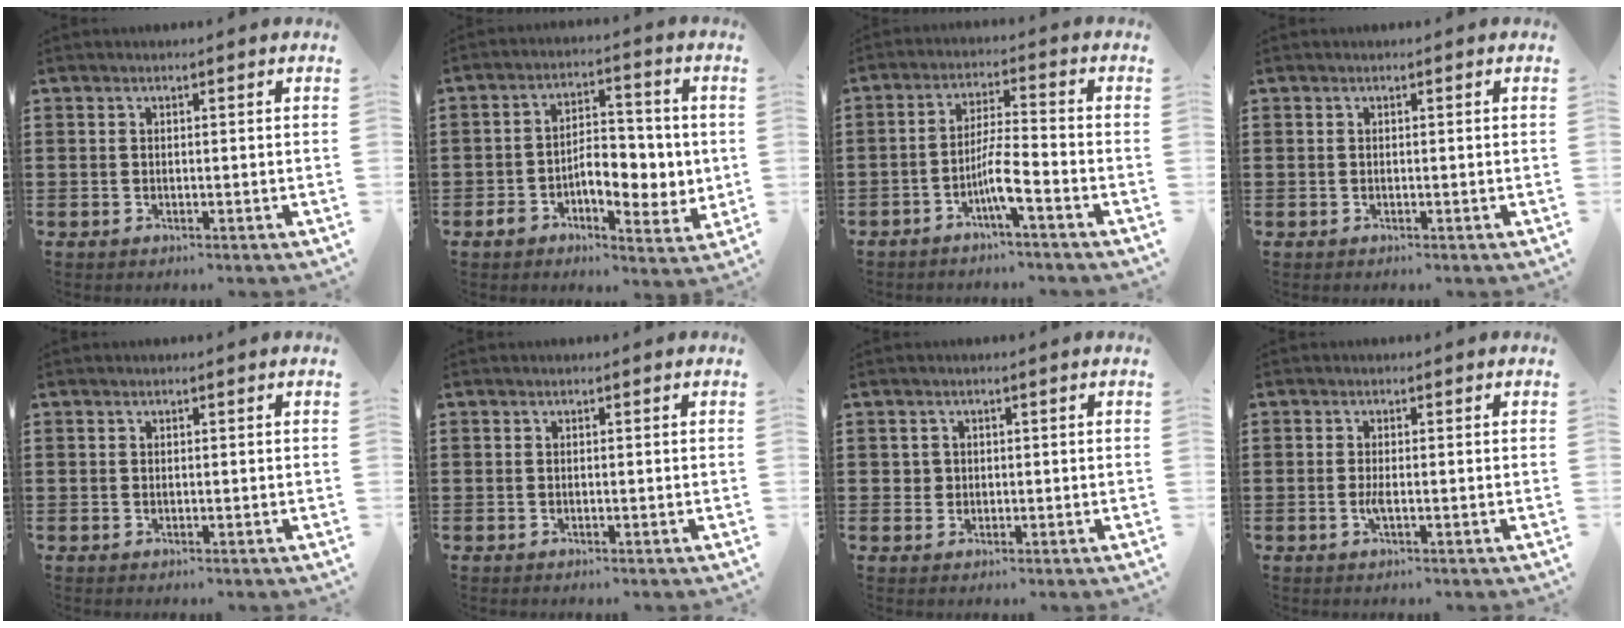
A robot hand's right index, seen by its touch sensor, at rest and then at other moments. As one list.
[{"total": 7.0, "force": [-1.5, 4.2, 5.4], "torque": [-0.079, 0.006, -0.033]}, {"total": 5.4, "force": [-3.2, 0.1, 4.4], "torque": [-0.090, -0.008, -0.064]}, {"total": 0.0}, {"total": 0.0}, {"total": 0.0}, {"total": 1.4, "force": [0.3, 1.3, 0.1], "torque": [-0.006, 0.007, 0.005]}, {"total": 1.6, "force": [-0.5, 0.2, 1.5], "torque": [-0.036, -0.005, -0.010]}]